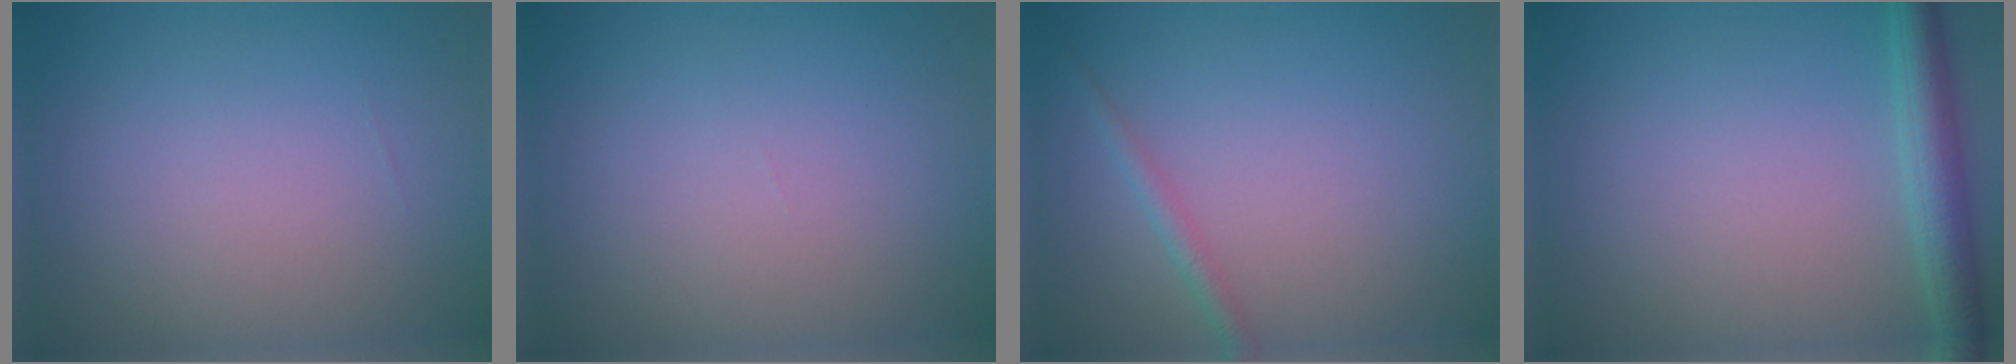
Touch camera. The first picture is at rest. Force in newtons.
{"total": 0.0}
{"total": 1.4, "press": 1.4, "slide": 0.0}
{"total": 3.5, "press": 3.5, "slide": 0.1}